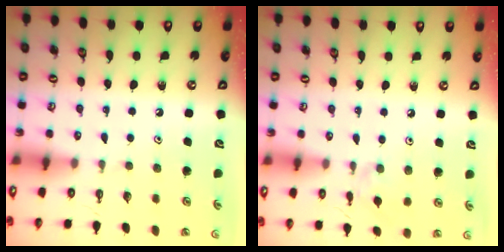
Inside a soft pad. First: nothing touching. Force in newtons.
{"total": 1.2, "press": 1.2, "slide": 0.3}